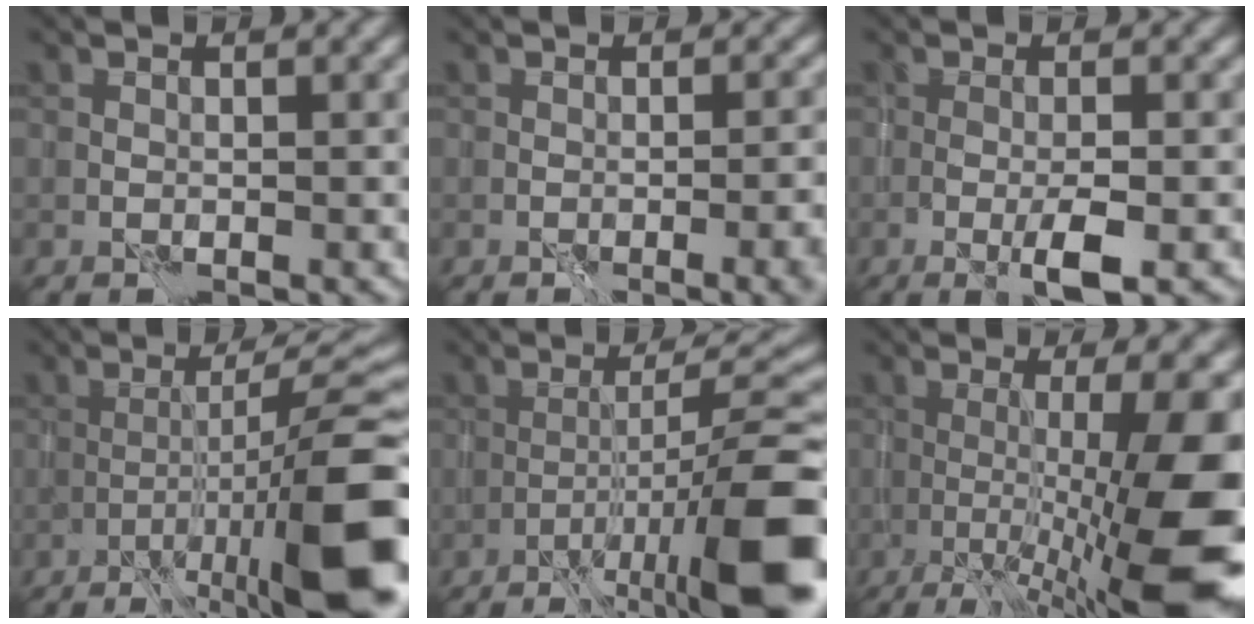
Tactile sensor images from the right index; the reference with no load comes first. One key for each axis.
{"total": 5.1, "fx": -2.1, "fy": 1.7, "fz": 4.4, "tx": -0.043, "ty": 0.003, "tz": -0.020}
{"total": 3.0, "fx": -1.0, "fy": 0.5, "fz": 2.8, "tx": -0.053, "ty": -0.002, "tz": -0.018}
{"total": 12.5, "fx": -5.7, "fy": 2.1, "fz": 10.9, "tx": -0.165, "ty": 0.009, "tz": -0.089}
{"total": 11.7, "fx": -5.9, "fy": 2.0, "fz": 9.9, "tx": -0.149, "ty": 0.013, "tz": -0.093}
{"total": 12.8, "fx": -3.0, "fy": 2.7, "fz": 12.1, "tx": -0.171, "ty": 0.002, "tz": -0.041}